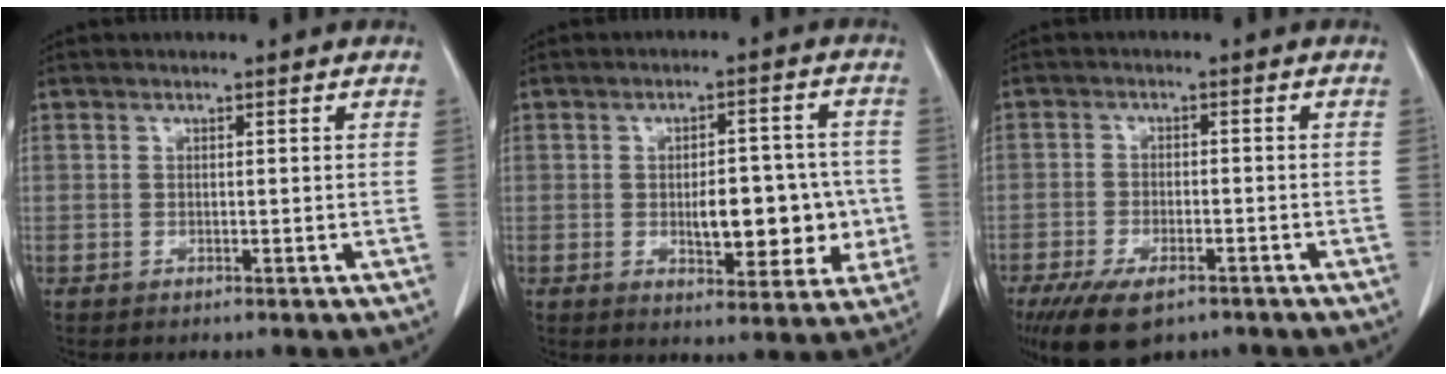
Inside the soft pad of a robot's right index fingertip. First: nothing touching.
{"total": 10.0, "force": [-1.2, 4.5, 8.8], "torque": [-0.110, 0.014, -0.006]}
{"total": 9.4, "force": [-6.4, 3.8, 5.8], "torque": [-0.101, -0.013, -0.103]}